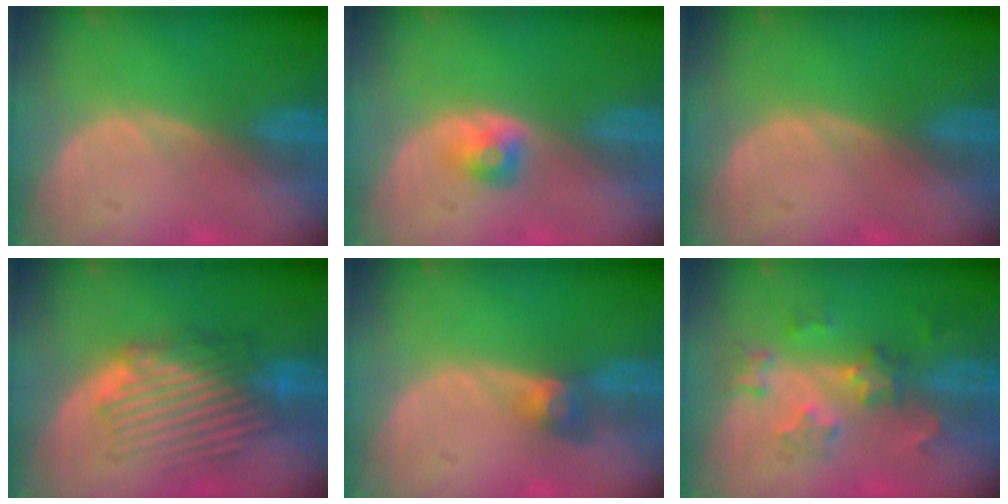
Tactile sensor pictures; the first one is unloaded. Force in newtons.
{"total": 2.4, "press": 2.2, "slide": 0.7}
{"total": 0.0}
{"total": 8.8, "press": 8.4, "slide": 2.7}
{"total": 3.2, "press": 2.7, "slide": 1.6}
{"total": 6.5, "press": 6.3, "slide": 1.8}